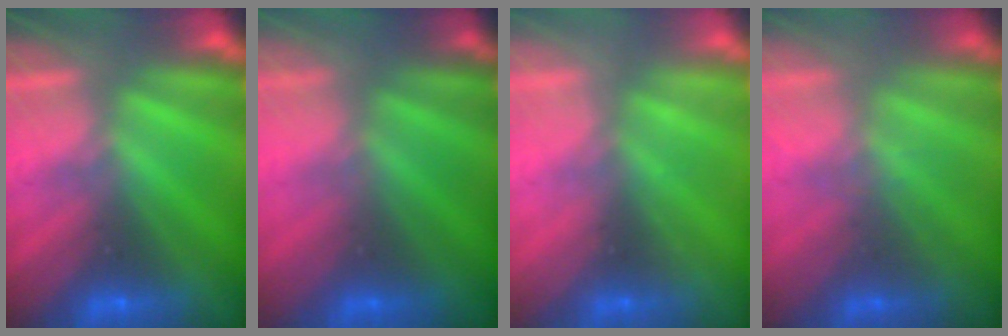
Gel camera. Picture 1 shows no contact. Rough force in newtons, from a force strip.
{"total": 2.4}
{"total": 2.0}
{"total": 1.6}